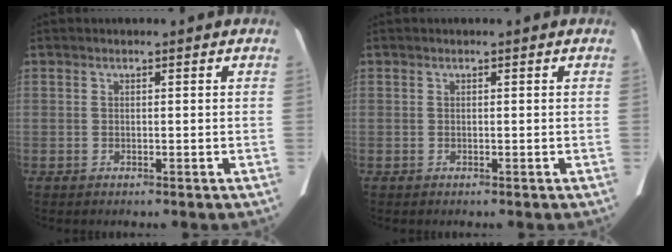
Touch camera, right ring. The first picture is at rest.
{"total": 0.0}